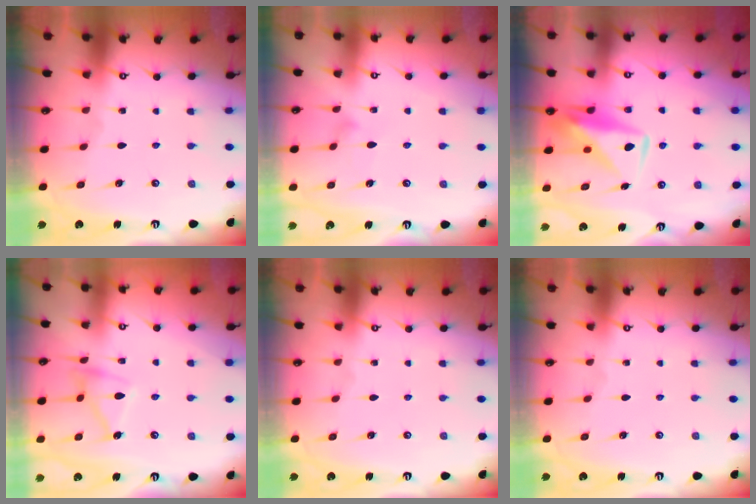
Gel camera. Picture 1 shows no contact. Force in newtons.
{"total": 5.9, "press": 5.9, "slide": 0.3}
{"total": 10.1, "press": 10.0, "slide": 0.7}
{"total": 12.4, "press": 12.3, "slide": 0.7}
{"total": 0.0}
{"total": 0.0}